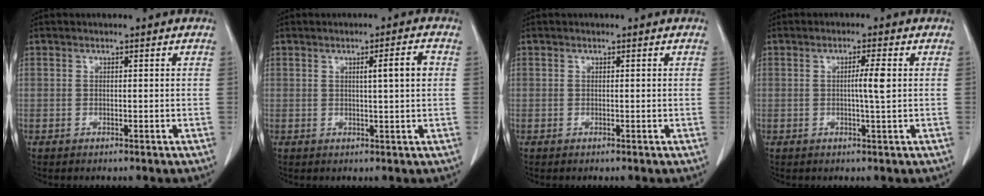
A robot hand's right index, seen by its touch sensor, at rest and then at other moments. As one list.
[{"total": 3.8, "force": [0.8, -0.2, 3.8], "torque": [-0.056, 0.002, 0.012]}, {"total": 0.0}, {"total": 3.2, "force": [0.3, -0.3, 3.2], "torque": [-0.056, -0.003, 0.003]}]